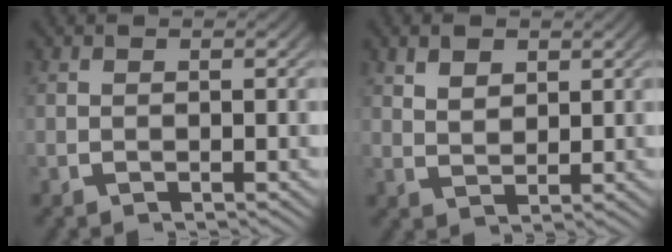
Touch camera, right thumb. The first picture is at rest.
{"total": 2.4, "force": [1.7, 1.2, 1.2], "torque": [-0.016, -0.008, 0.041]}